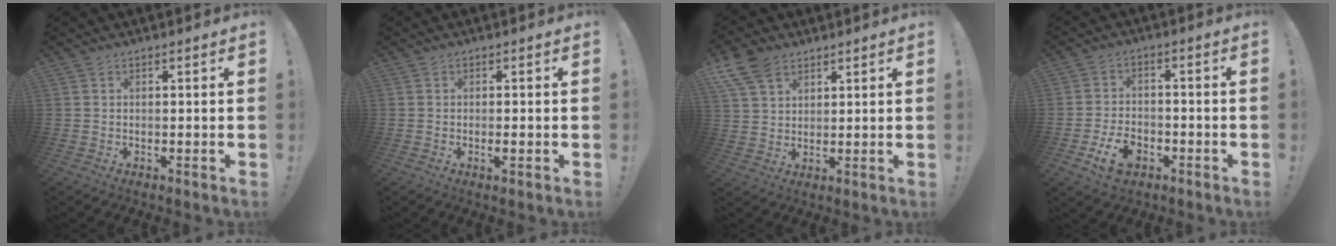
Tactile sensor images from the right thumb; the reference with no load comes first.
{"total": 1.5, "force": [-0.5, 0.1, 1.4], "torque": [-0.021, -0.001, -0.009]}
{"total": 9.2, "force": [5.8, 5.8, 4.3], "torque": [-0.090, -0.022, 0.114]}
{"total": 8.9, "force": [-4.7, 5.6, 5.0], "torque": [-0.086, 0.028, -0.081]}